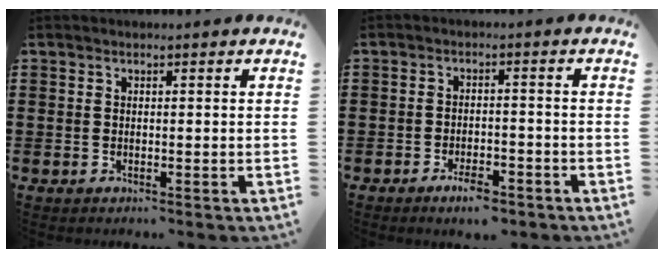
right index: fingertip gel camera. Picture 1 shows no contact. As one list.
[{"total": 3.6, "force": [-2.7, 1.0, 2.0], "torque": [-0.033, 0.008, -0.050]}]